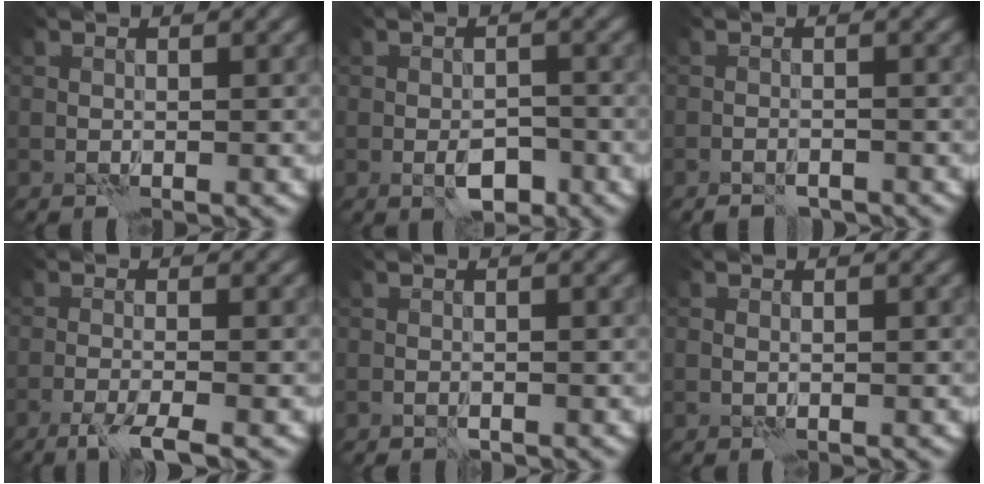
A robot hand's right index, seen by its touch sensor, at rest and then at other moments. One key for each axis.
{"total": 3.2, "fx": -1.6, "fy": 1.5, "fz": 2.3, "tx": -0.032, "ty": 0.001, "tz": -0.025}
{"total": 1.7, "fx": -1.5, "fy": 0.6, "fz": 0.7, "tx": -0.013, "ty": 0.004, "tz": -0.025}
{"total": 3.6, "fx": -2.4, "fy": 0.3, "fz": 2.6, "tx": -0.050, "ty": -0.002, "tz": -0.052}
{"total": 0.6, "fx": -0.5, "fy": 0.2, "fz": 0.3, "tx": -0.007, "ty": 0.000, "tz": -0.010}
{"total": 0.6, "fx": 0.0, "fy": 0.5, "fz": 0.3, "tx": -0.008, "ty": -0.002, "tz": 0.000}